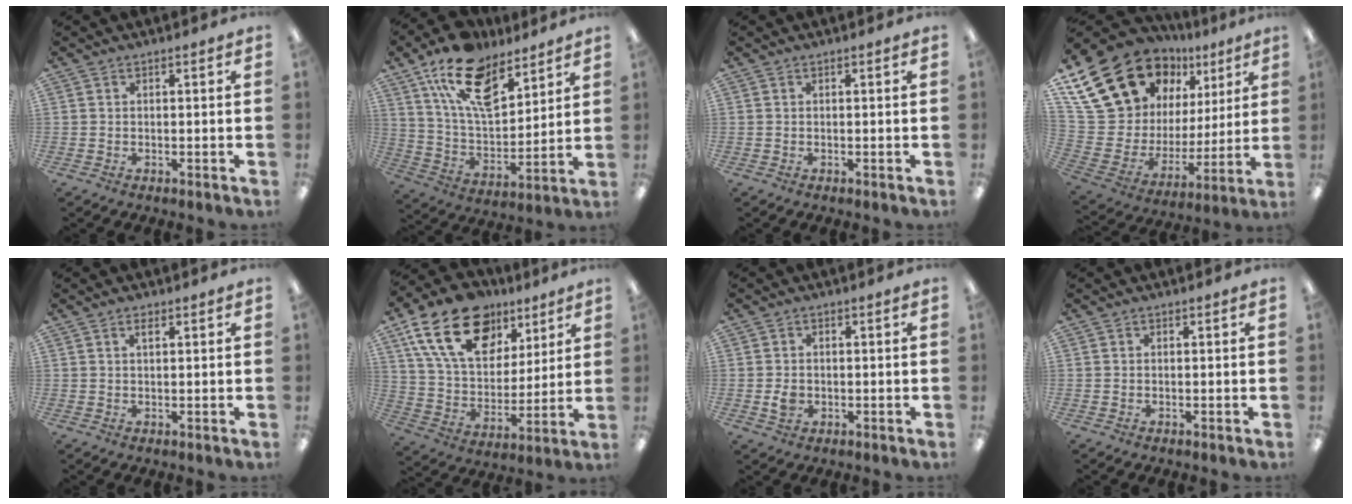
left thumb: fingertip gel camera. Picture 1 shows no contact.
{"total": 18.1, "force": [11.9, 8.9, 10.3], "torque": [-0.191, -0.050, 0.216]}
{"total": 0.0}
{"total": 24.0, "force": [15.1, 15.3, 10.5], "torque": [-0.198, -0.092, 0.301]}
{"total": 1.4, "force": [0.9, 0.6, 0.9], "torque": [-0.013, 0.000, 0.013]}
{"total": 21.7, "force": [12.0, 13.5, 12.1], "torque": [-0.217, -0.047, 0.219]}
{"total": 2.9, "force": [-0.5, 2.4, 1.6], "torque": [-0.019, 0.002, -0.010]}
{"total": 0.0}